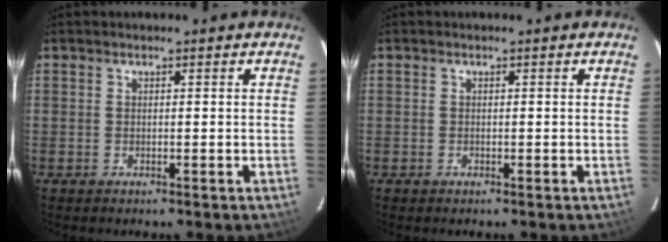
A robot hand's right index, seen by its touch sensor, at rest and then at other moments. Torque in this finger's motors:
{"motor_torque": [-0.14, -0.18, -0.17, -0.07]}